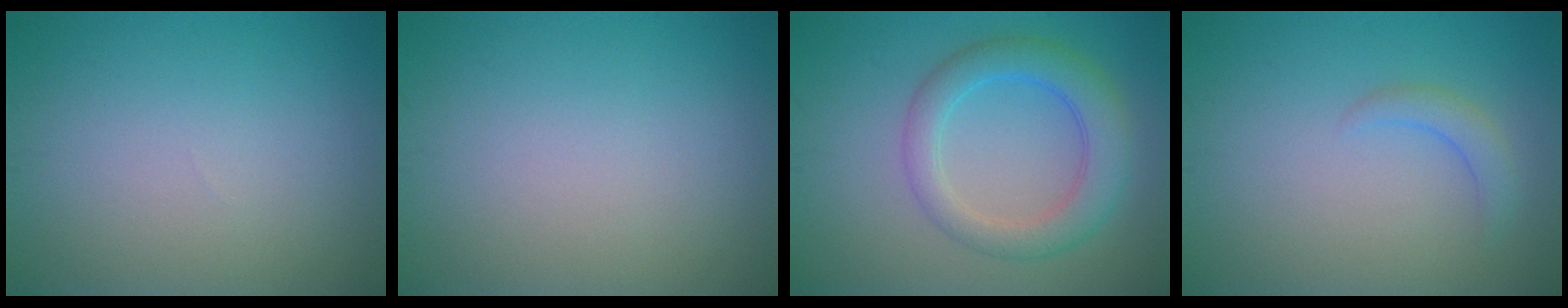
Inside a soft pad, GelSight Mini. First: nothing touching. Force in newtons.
{"total": 0.0}
{"total": 4.7, "press": 4.7, "slide": 0.1}
{"total": 1.7, "press": 1.7, "slide": 0.3}